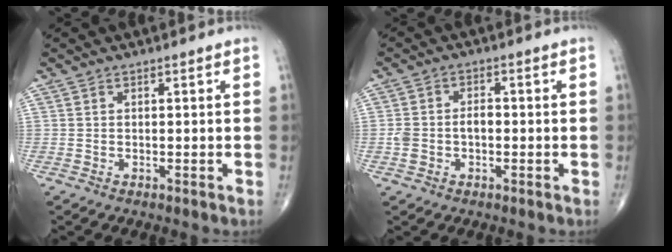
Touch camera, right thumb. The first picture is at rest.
{"total": 4.3, "force": [-0.7, 2.9, 3.1], "torque": [-0.064, 0.018, -0.010]}